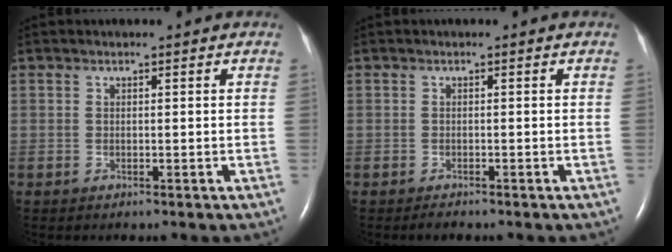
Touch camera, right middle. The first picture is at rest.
{"total": 0.9, "force": [-0.8, 0.1, 0.3], "torque": [-0.011, -0.003, -0.009]}